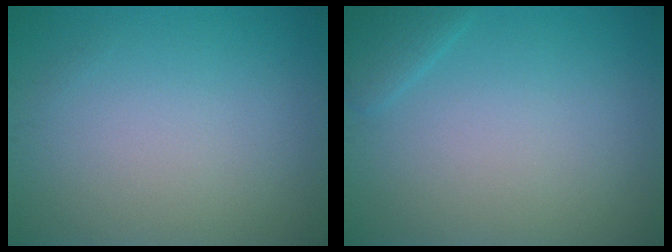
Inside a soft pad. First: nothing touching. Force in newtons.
{"total": 1.3, "press": 1.3, "slide": 0.1}